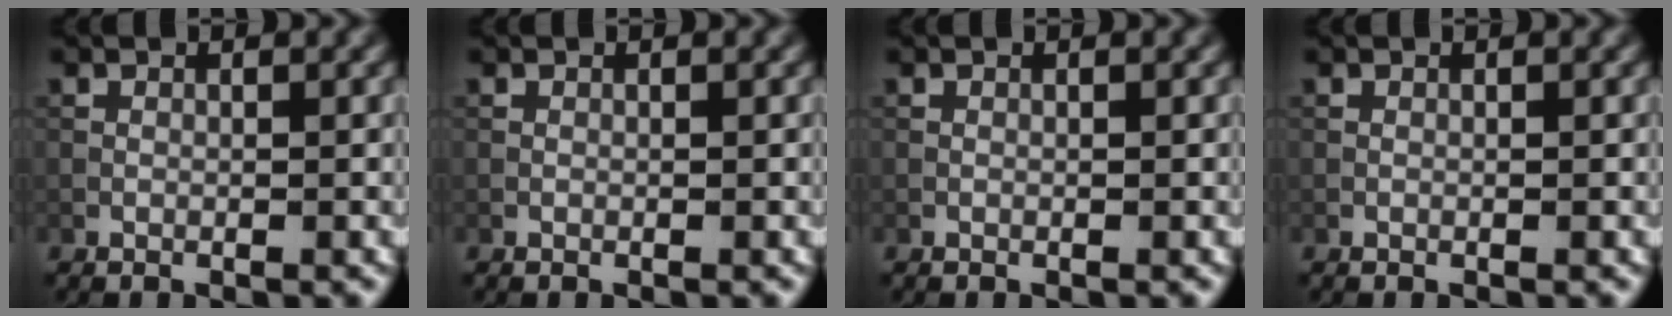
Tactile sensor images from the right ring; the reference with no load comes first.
{"total": 0.0}
{"total": 0.0}
{"total": 0.0}